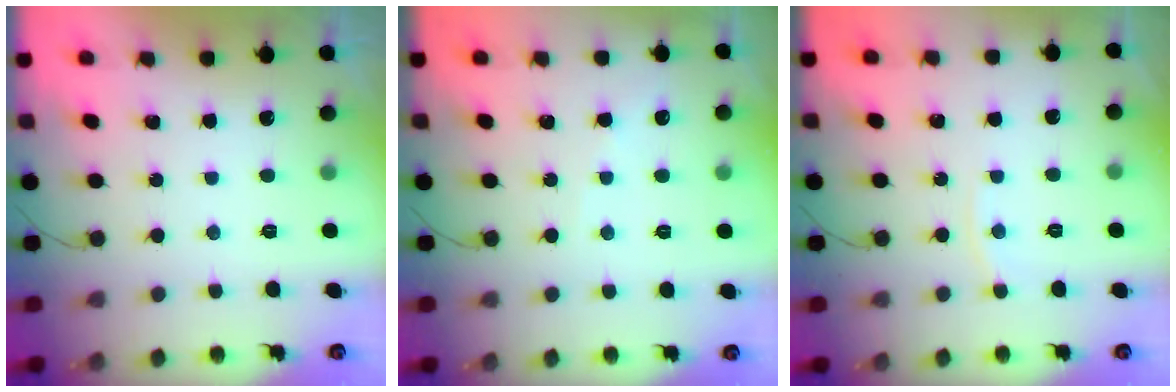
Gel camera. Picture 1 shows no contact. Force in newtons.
{"total": 2.7, "press": 2.6, "slide": 0.4}
{"total": 2.7, "press": 2.7, "slide": 0.4}